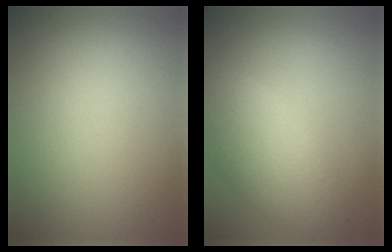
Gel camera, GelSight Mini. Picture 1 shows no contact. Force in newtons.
{"total": 5.0, "press": 5.0, "slide": 0.4}